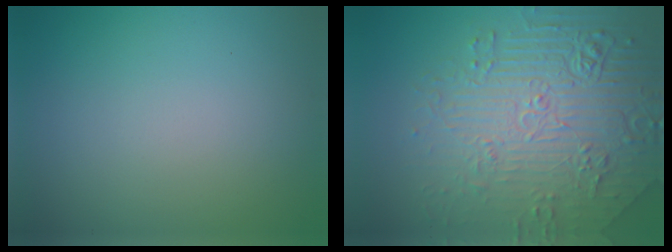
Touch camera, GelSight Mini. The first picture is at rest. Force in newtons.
{"total": 8.2, "press": 6.2, "slide": 5.4}